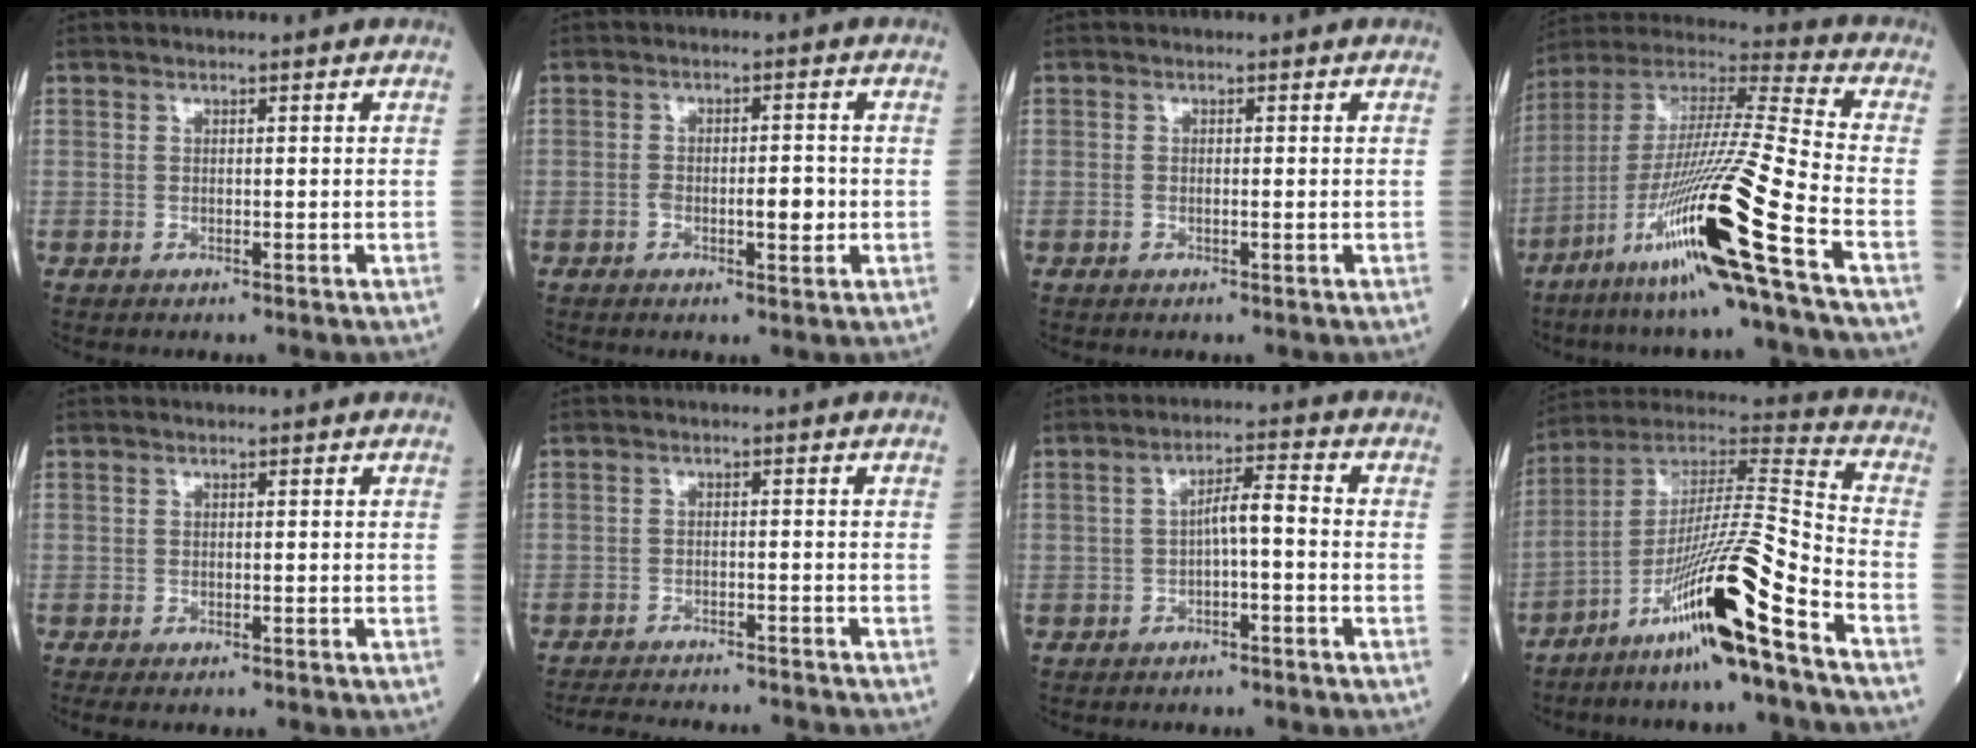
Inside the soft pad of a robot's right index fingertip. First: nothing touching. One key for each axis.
{"total": 4.0, "fx": -0.9, "fy": 1.3, "fz": 3.7, "tx": -0.060, "ty": 0.002, "tz": -0.011}
{"total": 0.7, "fx": -0.1, "fy": 0.2, "fz": 0.7, "tx": -0.016, "ty": 0.001, "tz": -0.002}
{"total": 23.1, "fx": -10.8, "fy": -1.4, "fz": 20.4, "tx": -0.397, "ty": -0.044, "tz": -0.209}
{"total": 1.4, "fx": -1.2, "fy": 0.3, "fz": 0.7, "tx": -0.008, "ty": -0.003, "tz": -0.015}
{"total": 11.7, "fx": -11.1, "fy": 1.4, "fz": 3.5, "tx": -0.058, "ty": -0.007, "tz": -0.149}
{"total": 4.0, "fx": -0.8, "fy": 0.6, "fz": 3.9, "tx": -0.066, "ty": 0.012, "tz": -0.010}
{"total": 17.8, "fx": -9.9, "fy": -0.8, "fz": 14.8, "tx": -0.288, "ty": -0.018, "tz": -0.184}